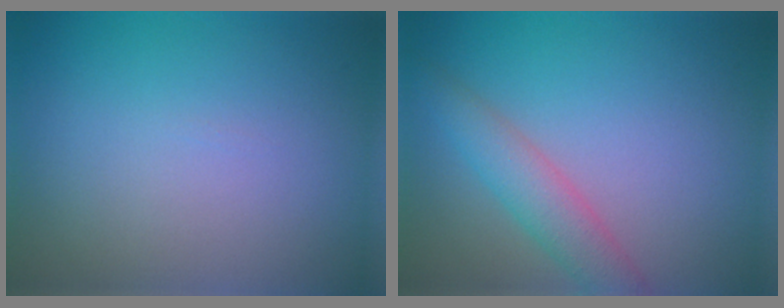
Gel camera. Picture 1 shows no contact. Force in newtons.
{"total": 3.4, "press": 3.4, "slide": 0.3}